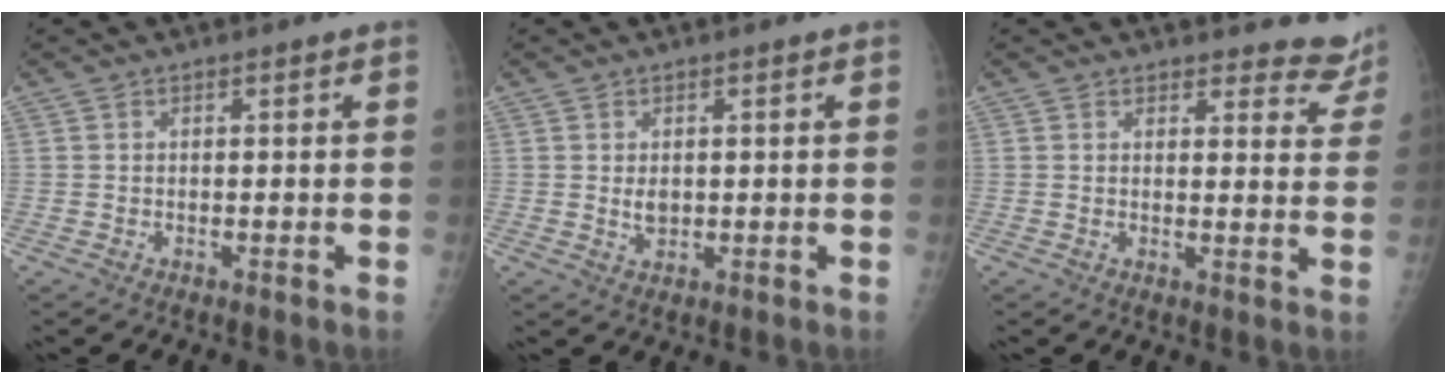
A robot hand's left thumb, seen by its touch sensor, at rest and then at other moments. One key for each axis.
{"total": 2.2, "fx": 0.5, "fy": 1.4, "fz": 1.6, "tx": -0.024, "ty": -0.006, "tz": 0.013}
{"total": 7.5, "fx": 7.1, "fy": 2.3, "fz": 0.0, "tx": 0.041, "ty": -0.052, "tz": 0.058}